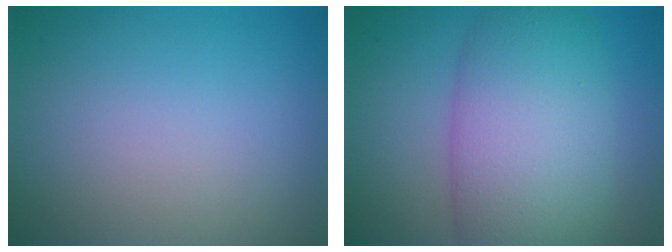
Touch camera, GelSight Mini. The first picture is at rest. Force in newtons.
{"total": 10.0, "press": 10.0, "slide": 0.5}